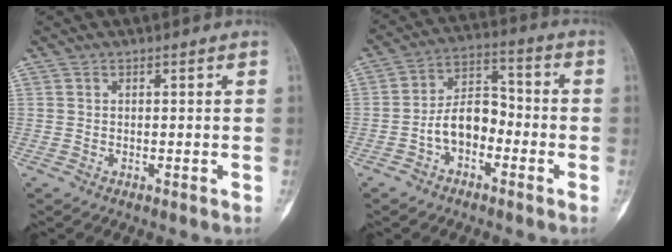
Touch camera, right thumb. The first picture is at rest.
{"total": 8.8, "force": [-3.1, 5.6, 6.0], "torque": [-0.083, 0.045, -0.068]}